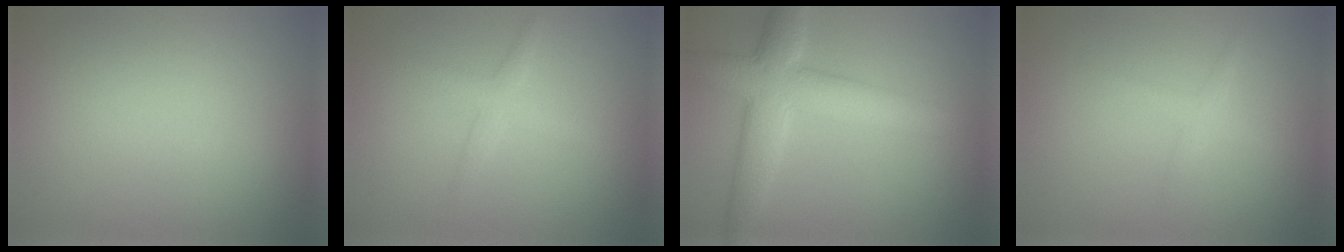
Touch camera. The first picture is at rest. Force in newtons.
{"total": 2.0, "press": 2.0, "slide": 0.1}
{"total": 7.0, "press": 7.0, "slide": 0.4}
{"total": 1.3, "press": 1.3, "slide": 0.0}